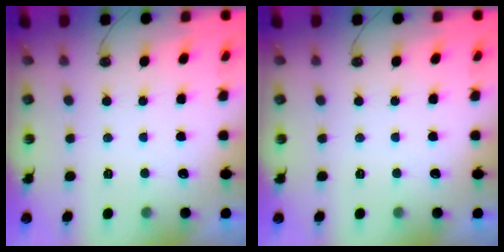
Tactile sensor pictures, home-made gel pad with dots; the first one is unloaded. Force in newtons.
{"total": 0.0}